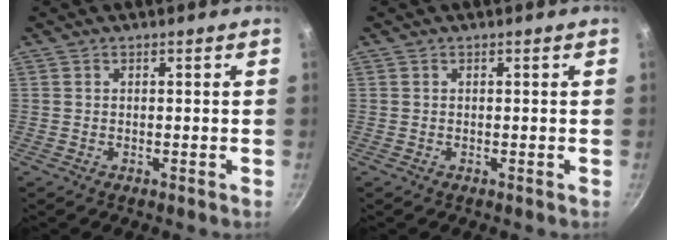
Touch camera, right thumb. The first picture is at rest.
{"total": 0.0}